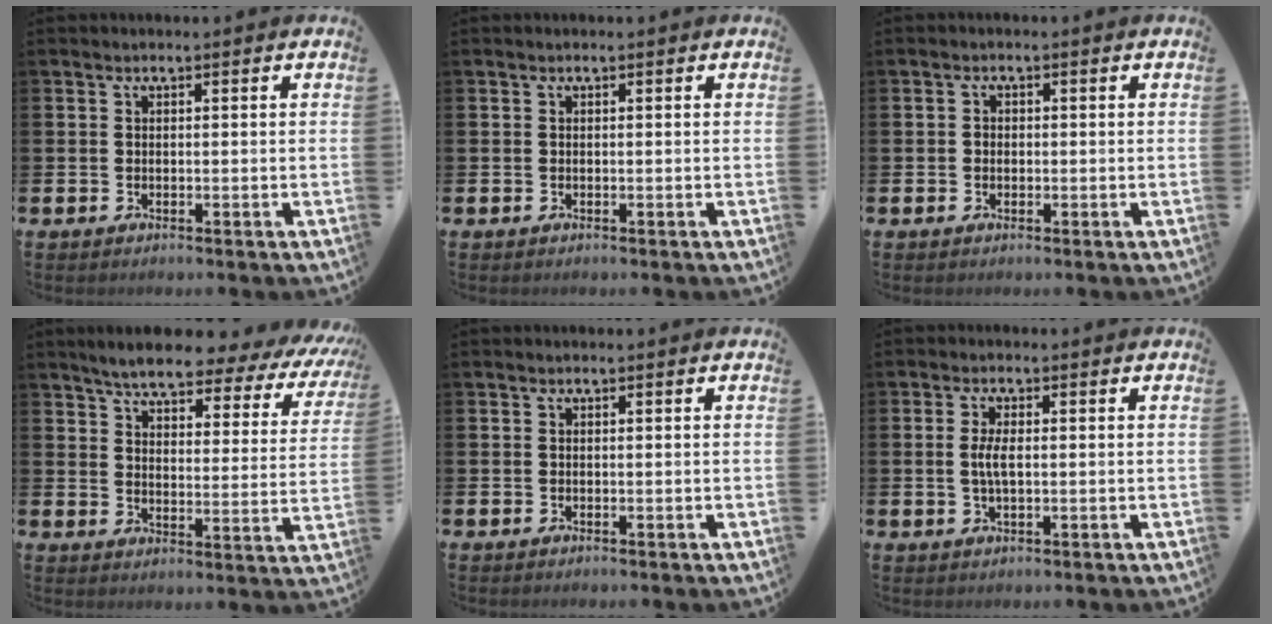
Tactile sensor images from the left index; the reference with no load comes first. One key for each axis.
{"total": 0.0}
{"total": 1.1, "fx": -0.3, "fy": 0.9, "fz": 0.4, "tx": -0.004, "ty": 0.006, "tz": -0.009}
{"total": 6.3, "fx": 5.6, "fy": 1.1, "fz": 2.8, "tx": -0.072, "ty": -0.039, "tz": 0.088}
{"total": 0.0}
{"total": 3.1, "fx": 0.2, "fy": 1.1, "fz": 2.9, "tx": -0.060, "ty": 0.000, "tz": -0.003}